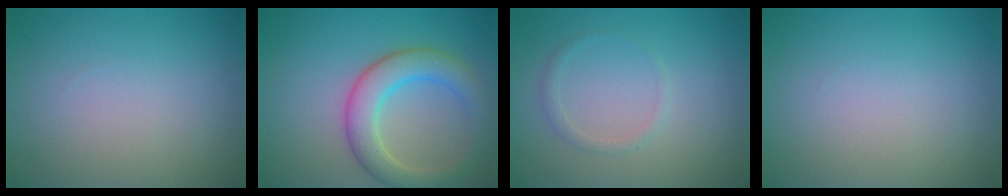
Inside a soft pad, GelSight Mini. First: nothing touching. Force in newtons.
{"total": 5.2, "press": 5.2, "slide": 0.1}
{"total": 1.0, "press": 1.0, "slide": 0.1}
{"total": 0.0}